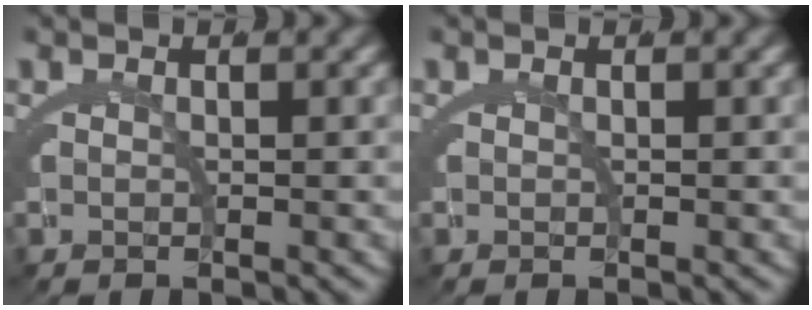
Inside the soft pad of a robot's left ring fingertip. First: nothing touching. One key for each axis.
{"total": 0.0}